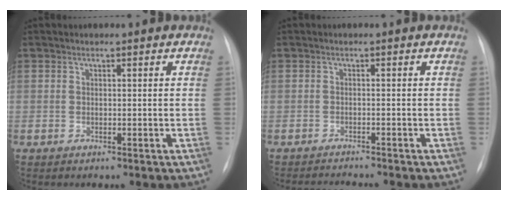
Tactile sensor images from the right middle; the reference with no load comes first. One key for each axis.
{"total": 3.7, "fx": -3.5, "fy": -0.7, "fz": 0.9, "tx": -0.014, "ty": -0.013, "tz": -0.052}